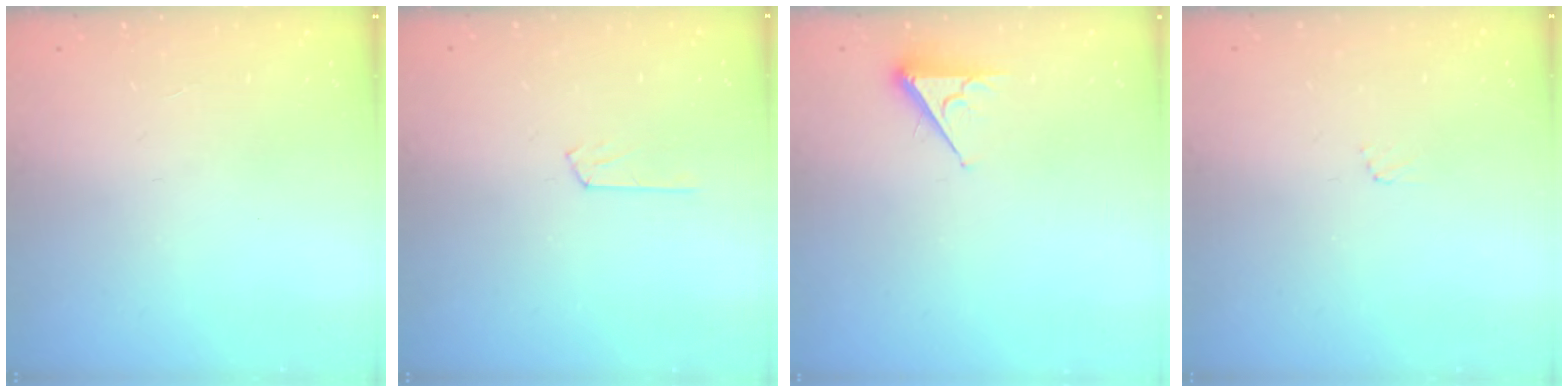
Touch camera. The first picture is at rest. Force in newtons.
{"total": 3.7, "press": 3.7, "slide": 0.5}
{"total": 3.9, "press": 3.8, "slide": 0.6}
{"total": 3.5, "press": 3.5, "slide": 0.4}